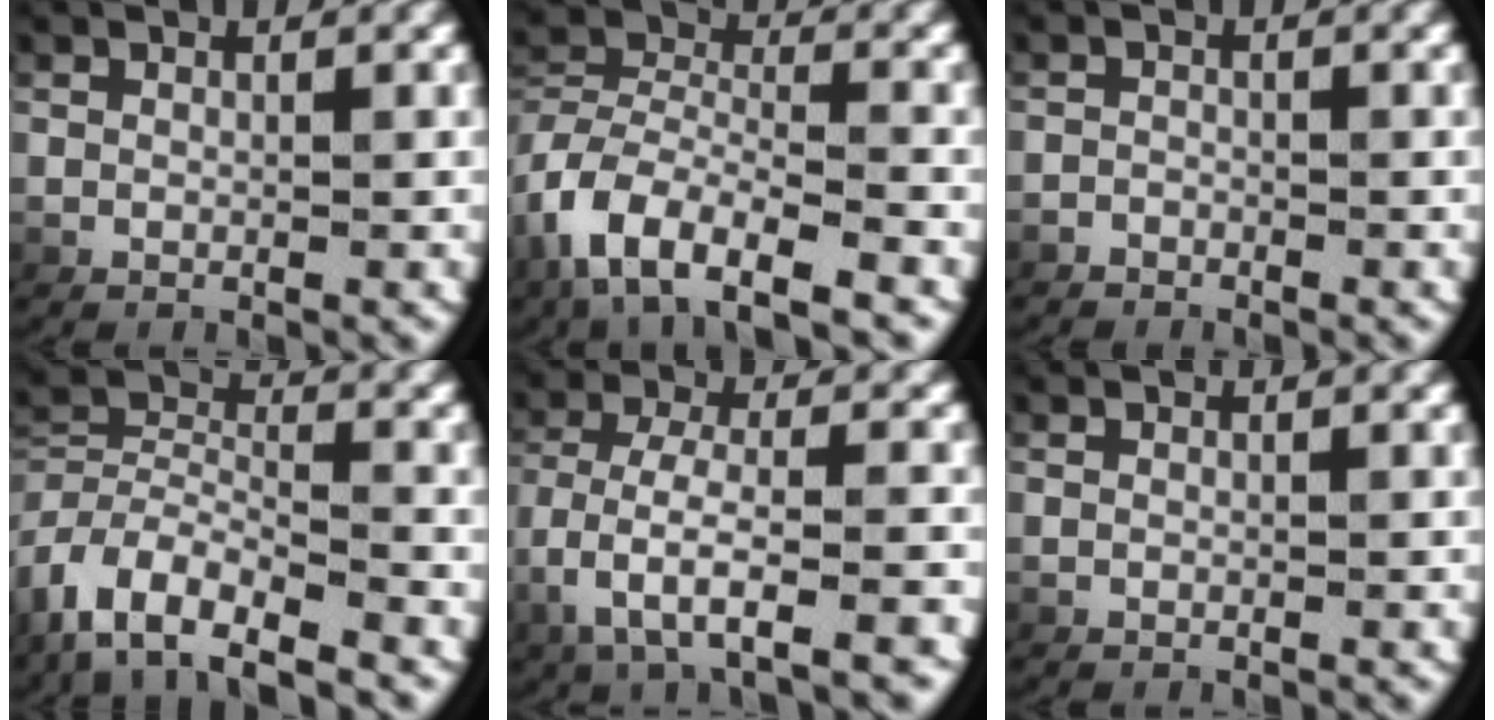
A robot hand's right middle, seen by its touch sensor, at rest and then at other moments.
{"total": 5.4, "force": [-2.6, 3.1, 3.6], "torque": [-0.085, -0.012, -0.044]}
{"total": 1.5, "force": [-1.4, 0.0, -0.4], "torque": [0.006, -0.008, -0.023]}
{"total": 6.0, "force": [-3.1, 4.3, 2.9], "torque": [-0.089, -0.026, -0.055]}
{"total": 5.2, "force": [-1.9, 1.8, 4.4], "torque": [-0.110, -0.027, -0.015]}
{"total": 0.0}